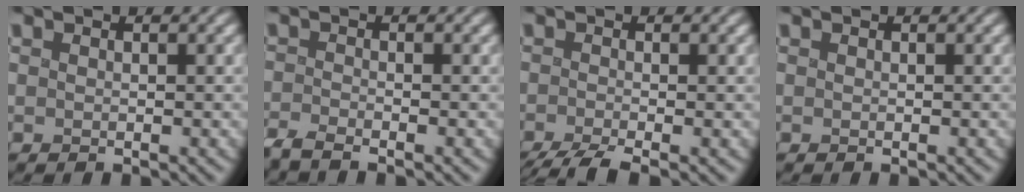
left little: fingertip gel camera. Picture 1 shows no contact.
{"total": 2.5, "force": [-2.3, 0.0, 1.0], "torque": [-0.016, -0.009, -0.051]}
{"total": 3.0, "force": [-2.3, 0.5, 1.9], "torque": [-0.028, -0.008, -0.051]}
{"total": 0.0}